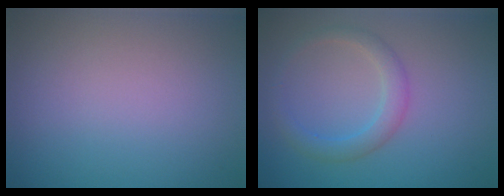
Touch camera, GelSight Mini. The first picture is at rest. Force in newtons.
{"total": 2.4, "press": 2.4, "slide": 0.1}